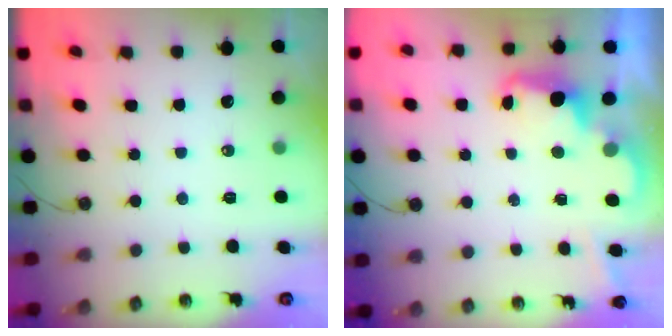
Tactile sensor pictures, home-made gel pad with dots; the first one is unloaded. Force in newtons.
{"total": 2.5, "press": 2.4, "slide": 0.6}